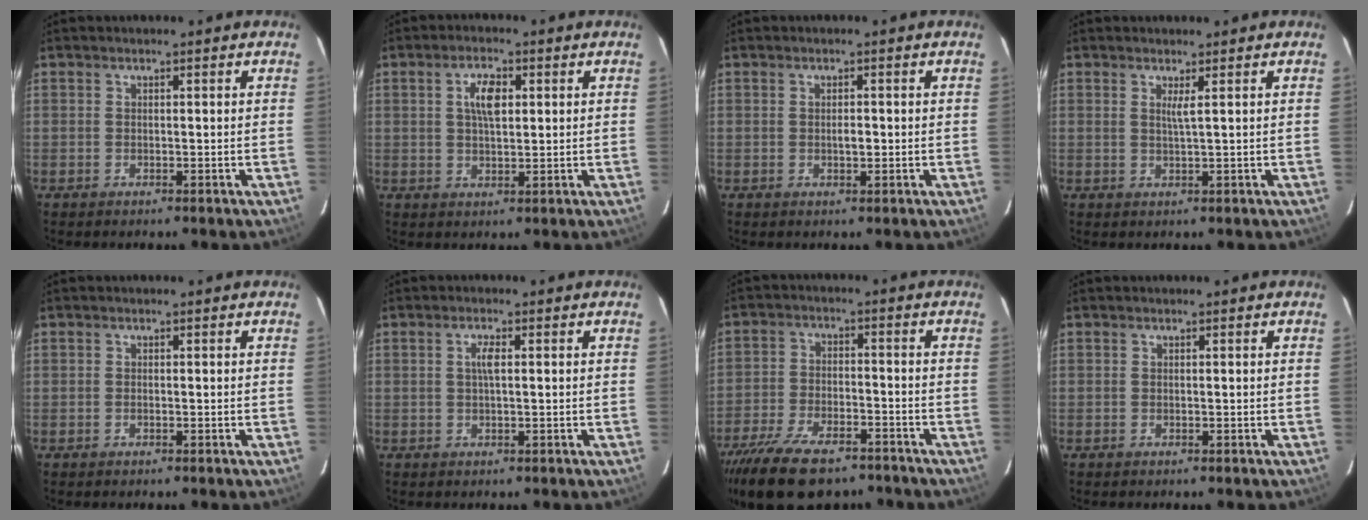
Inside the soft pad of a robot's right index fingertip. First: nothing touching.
{"total": 4.9, "force": [1.4, 2.2, 4.2], "torque": [-0.075, 0.008, 0.026]}
{"total": 1.5, "force": [-0.1, 0.7, 1.3], "torque": [-0.023, 0.002, -0.002]}
{"total": 1.6, "force": [0.7, -0.4, 1.3], "torque": [-0.022, -0.003, 0.014]}
{"total": 0.0}
{"total": 2.1, "force": [0.3, 0.4, 2.0], "torque": [-0.039, 0.003, 0.005]}
{"total": 17.2, "force": [-12.8, 7.1, 9.1], "torque": [-0.197, -0.027, -0.211]}
{"total": 0.0}